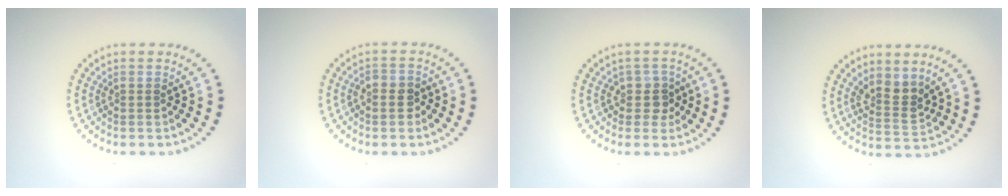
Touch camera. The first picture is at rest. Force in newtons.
{"total": 1.8, "press": 1.7, "slide": 0.5}
{"total": 2.1, "press": 1.8, "slide": 1.1}
{"total": 2.7, "press": 2.3, "slide": 1.5}